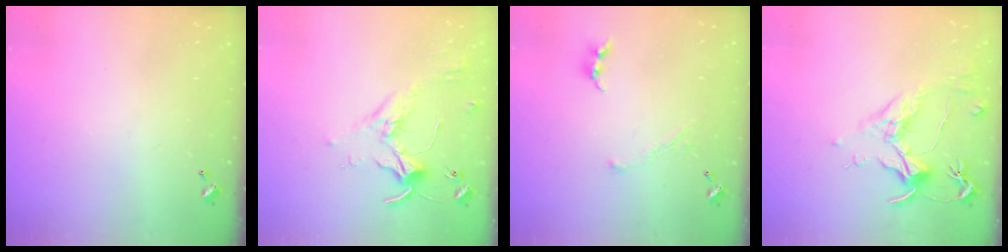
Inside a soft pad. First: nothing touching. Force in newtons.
{"total": 1.6, "press": 1.6, "slide": 0.4}
{"total": 1.3, "press": 1.2, "slide": 0.5}
{"total": 1.7, "press": 1.4, "slide": 0.9}